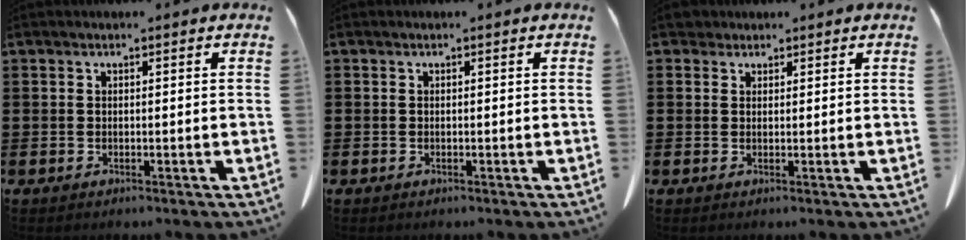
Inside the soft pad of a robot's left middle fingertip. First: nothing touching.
{"total": 0.0}
{"total": 1.7, "force": [1.4, 0.9, 0.2], "torque": [-0.009, 0.006, 0.029]}